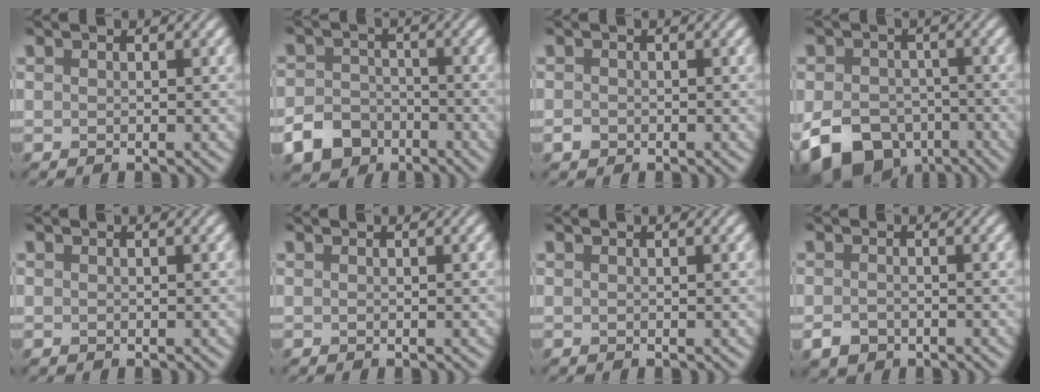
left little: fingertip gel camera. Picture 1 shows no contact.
{"total": 8.9, "force": [-5.9, 6.4, 1.9], "torque": [-0.019, -0.036, -0.119]}
{"total": 0.9, "force": [-0.5, 0.7, 0.2], "torque": [-0.001, -0.002, -0.012]}
{"total": 10.5, "force": [-6.1, 7.2, 4.6], "torque": [-0.071, -0.031, -0.115]}
{"total": 0.0}
{"total": 0.0}
{"total": 0.0}
{"total": 1.7, "force": [-1.3, 1.0, 0.5], "torque": [-0.006, -0.009, -0.028]}